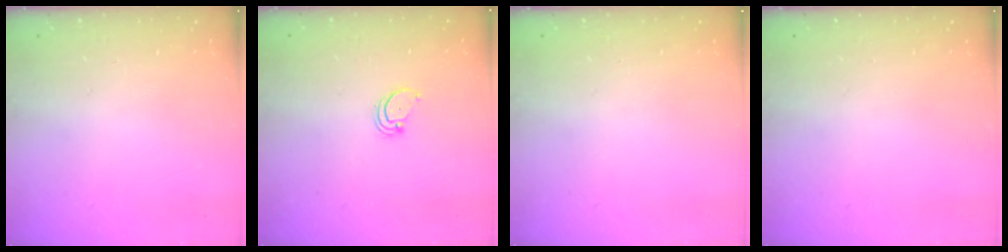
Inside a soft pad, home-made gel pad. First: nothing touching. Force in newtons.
{"total": 2.1, "press": 2.1, "slide": 0.2}
{"total": 0.0}
{"total": 0.0}